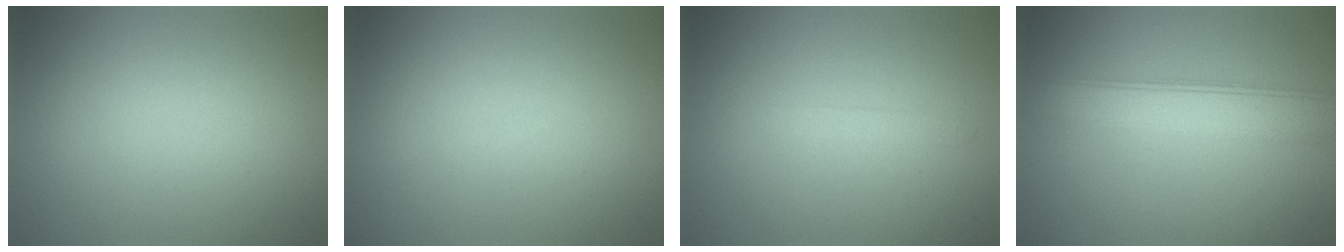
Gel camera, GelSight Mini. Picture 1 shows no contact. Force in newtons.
{"total": 0.0}
{"total": 0.9, "press": 0.9, "slide": 0.1}
{"total": 4.9, "press": 4.9, "slide": 0.3}